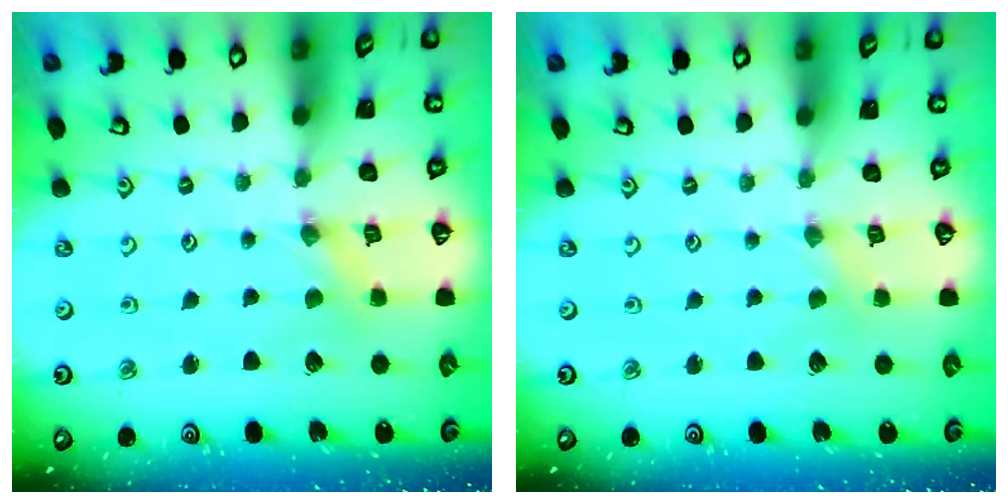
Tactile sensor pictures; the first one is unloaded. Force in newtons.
{"total": 0.0}